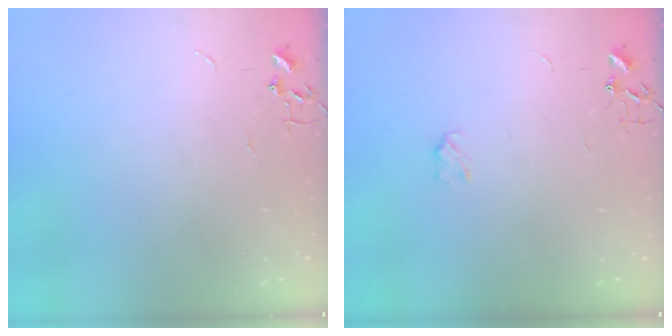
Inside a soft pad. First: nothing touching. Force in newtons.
{"total": 3.2, "press": 3.1, "slide": 0.5}